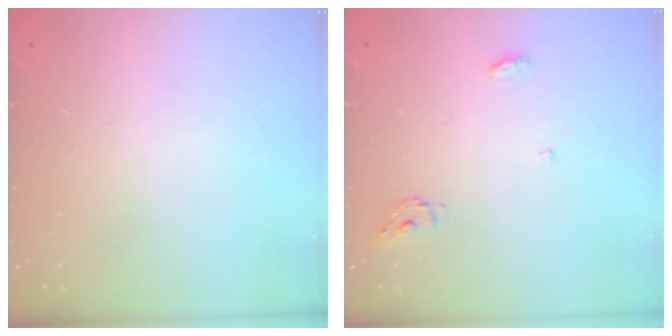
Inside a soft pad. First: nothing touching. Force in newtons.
{"total": 4.4, "press": 4.4, "slide": 0.3}